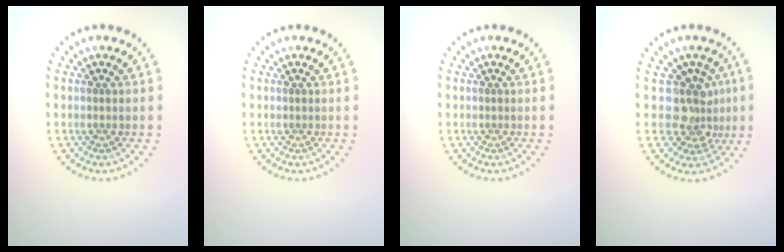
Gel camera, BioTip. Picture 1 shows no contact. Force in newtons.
{"total": 0.0}
{"total": 0.0}
{"total": 3.8, "press": 3.1, "slide": 2.2}